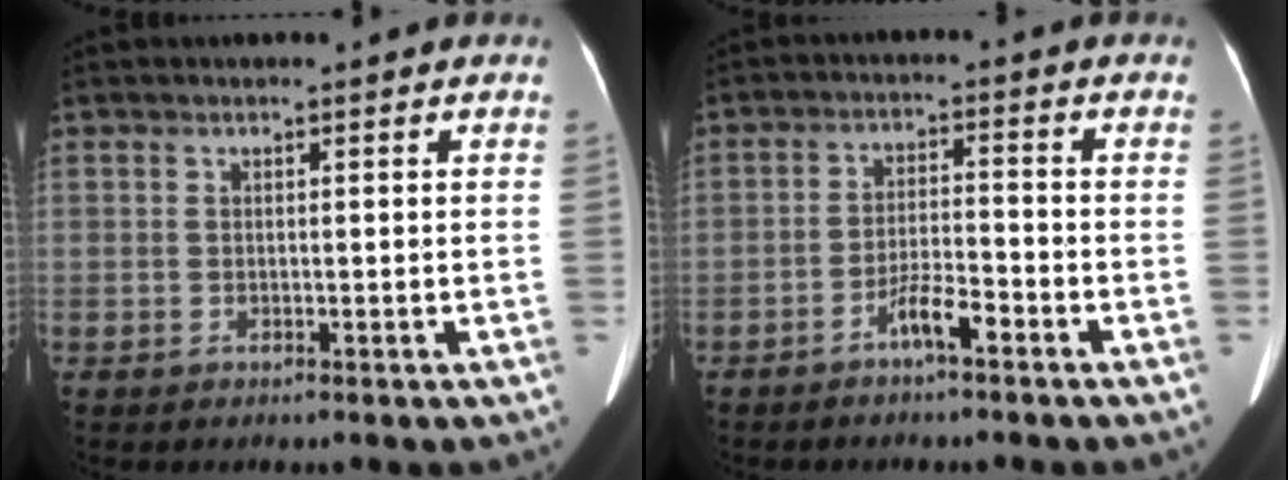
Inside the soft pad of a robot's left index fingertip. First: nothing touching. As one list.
[{"total": 4.3, "force": [-3.1, 0.4, 2.9], "torque": [-0.062, 0.000, -0.057]}]